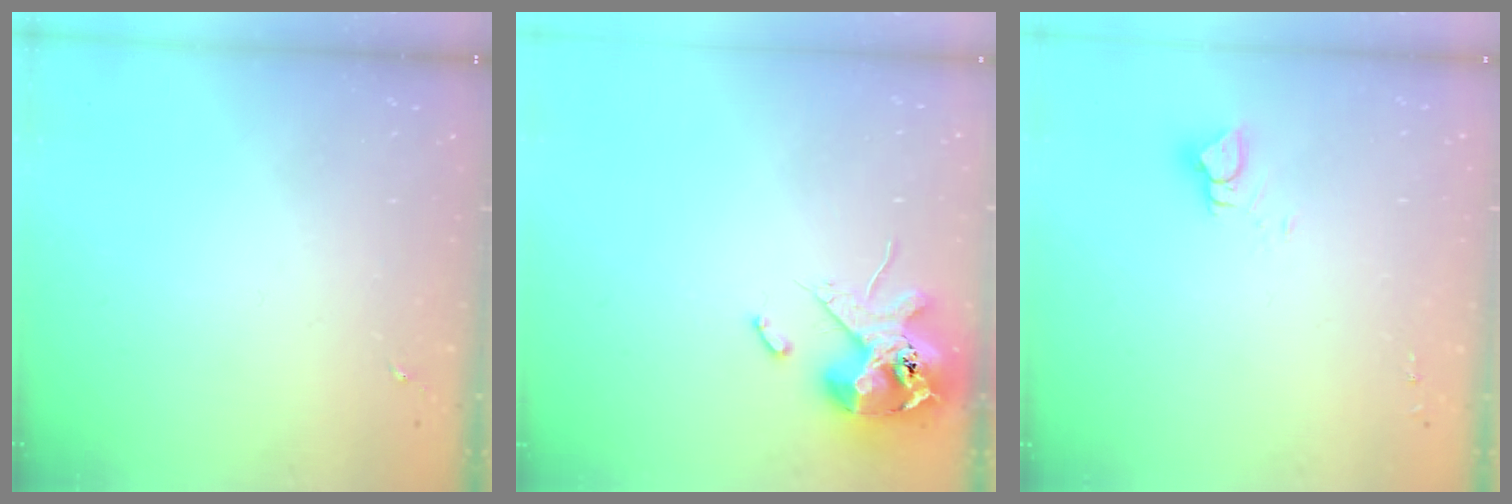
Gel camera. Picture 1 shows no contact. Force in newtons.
{"total": 13.1, "press": 12.9, "slide": 2.2}
{"total": 4.0, "press": 4.0, "slide": 0.3}